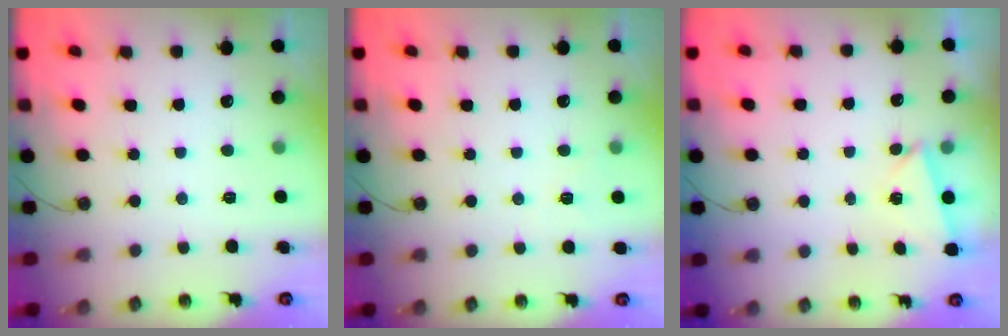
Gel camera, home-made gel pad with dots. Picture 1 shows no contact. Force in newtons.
{"total": 3.1, "press": 2.9, "slide": 1.2}
{"total": 2.6, "press": 1.9, "slide": 1.8}